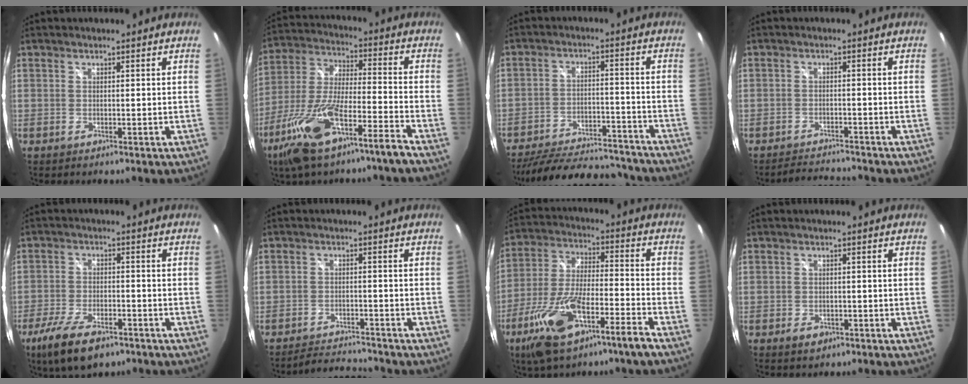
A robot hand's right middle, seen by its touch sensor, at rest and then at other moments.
{"total": 16.9, "force": [-11.1, 2.0, 12.5], "torque": [-0.263, -0.024, -0.204]}
{"total": 23.6, "force": [-20.6, 6.9, 9.3], "torque": [-0.177, 0.005, -0.271]}
{"total": 4.4, "force": [-4.4, 0.3, 0.3], "torque": [-0.023, 0.005, -0.073]}
{"total": 11.4, "force": [-7.6, 4.3, 7.4], "torque": [-0.170, -0.029, -0.134]}
{"total": 5.8, "force": [-5.7, 0.6, 0.6], "torque": [-0.031, 0.010, -0.092]}
{"total": 16.4, "force": [-10.3, 2.6, 12.6], "torque": [-0.262, -0.032, -0.183]}
{"total": 2.5, "force": [-1.4, 1.6, 1.2], "torque": [-0.021, -0.001, -0.020]}